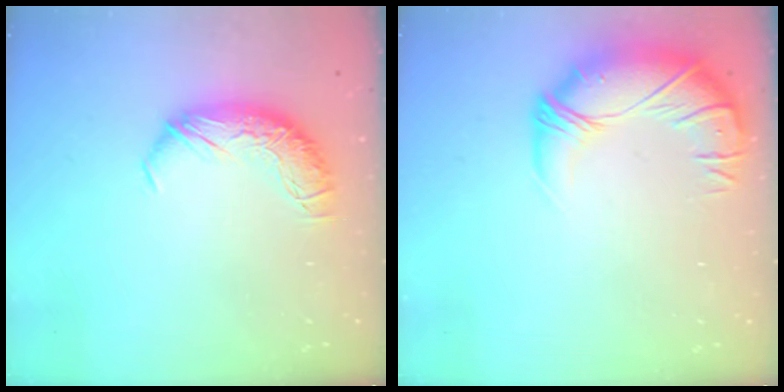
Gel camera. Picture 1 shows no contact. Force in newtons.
{"total": 3.4, "press": 1.1, "slide": 3.2}